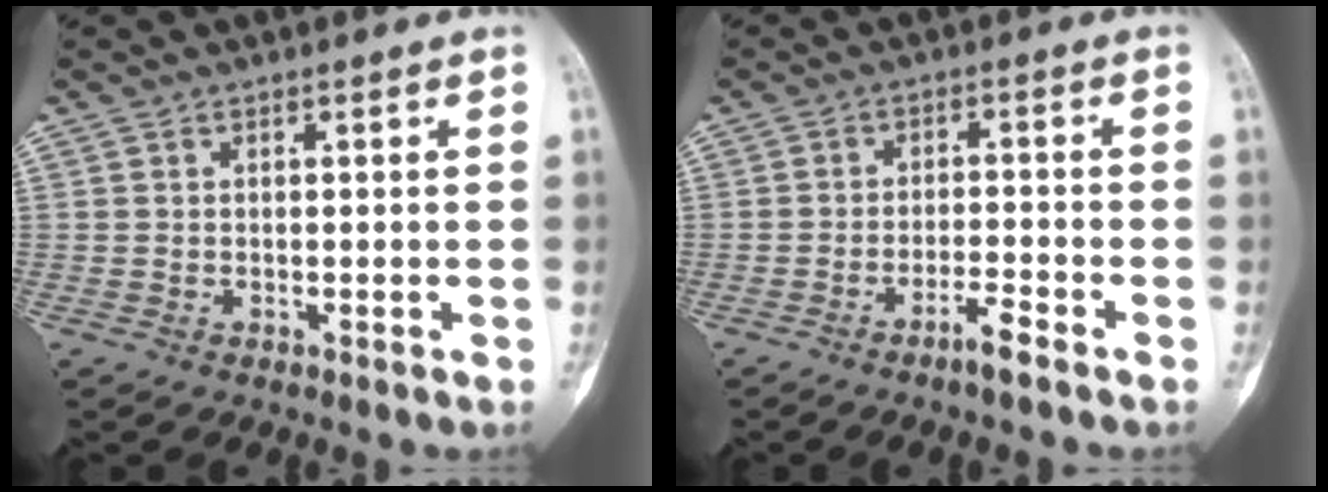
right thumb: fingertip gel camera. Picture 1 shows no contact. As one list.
[{"total": 3.6, "force": [-2.7, 0.3, 2.4], "torque": [-0.045, 0.018, -0.052]}]